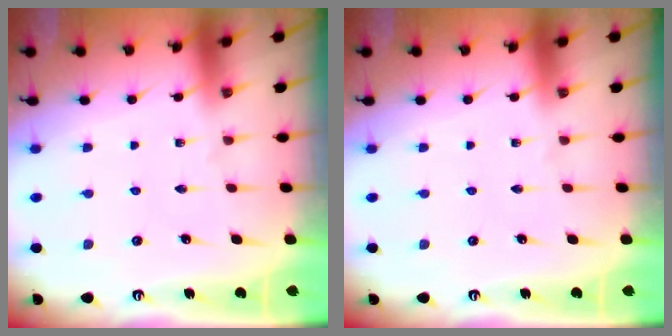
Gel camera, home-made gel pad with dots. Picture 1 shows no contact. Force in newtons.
{"total": 0.0}